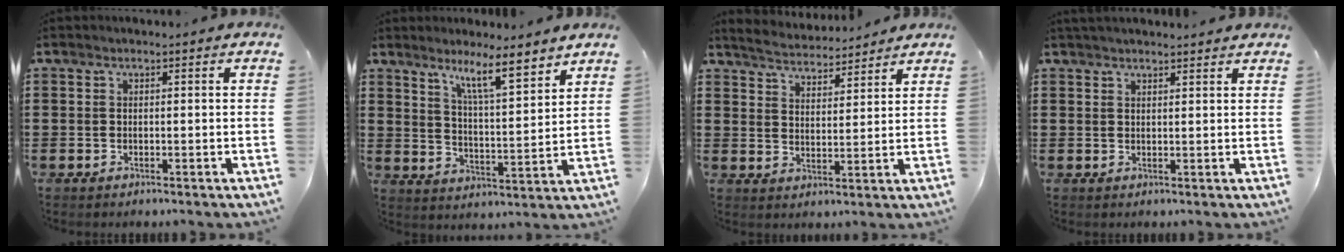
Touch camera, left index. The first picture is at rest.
{"total": 8.4, "force": [6.7, 0.7, 4.9], "torque": [-0.092, -0.039, 0.111]}
{"total": 4.1, "force": [4.1, 0.3, 0.2], "torque": [-0.023, -0.021, 0.070]}
{"total": 2.0, "force": [1.9, 0.1, 0.5], "torque": [-0.014, 0.002, 0.037]}